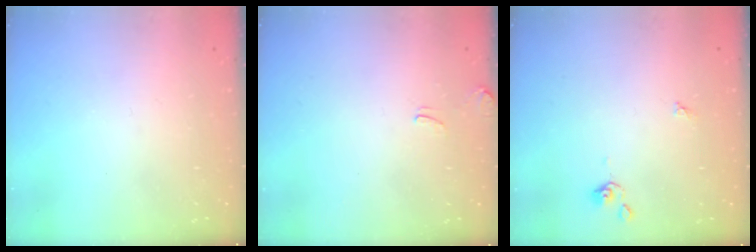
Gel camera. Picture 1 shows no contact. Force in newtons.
{"total": 0.0}
{"total": 2.1, "press": 2.1, "slide": 0.4}